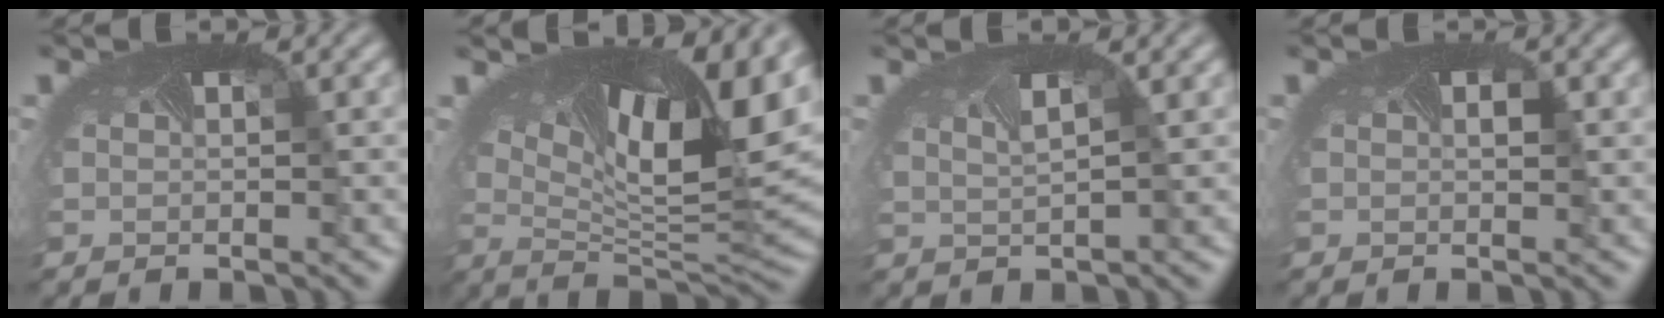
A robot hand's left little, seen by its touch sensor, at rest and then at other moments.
{"total": 15.0, "force": [5.7, 6.3, 12.4], "torque": [-0.212, 0.010, 0.100]}
{"total": 1.3, "force": [0.8, 0.6, 0.8], "torque": [-0.022, 0.013, 0.010]}
{"total": 0.6, "force": [0.0, 0.3, 0.6], "torque": [-0.010, -0.002, 0.002]}